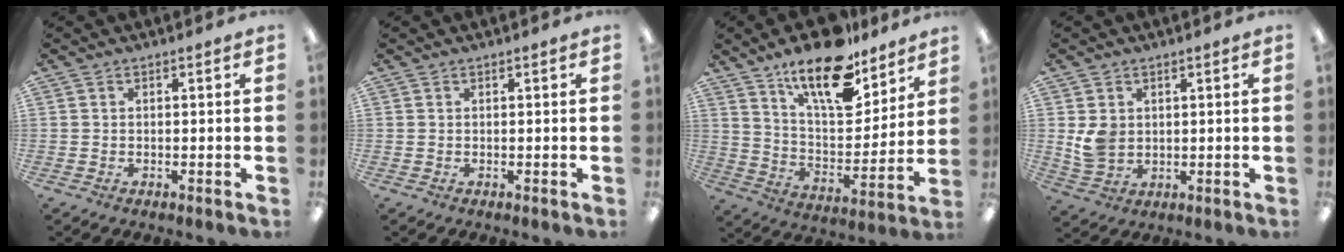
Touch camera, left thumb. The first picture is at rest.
{"total": 0.0}
{"total": 18.6, "force": [13.9, 7.0, 10.1], "torque": [-0.171, -0.086, 0.239]}
{"total": 5.4, "force": [1.2, 4.4, 2.9], "torque": [-0.047, 0.000, 0.025]}